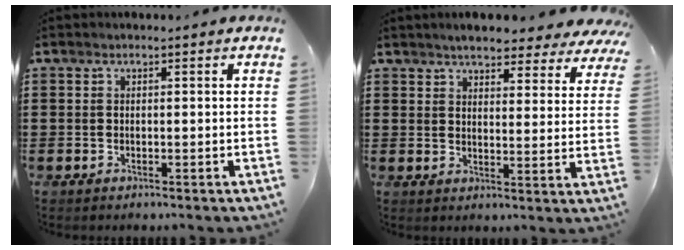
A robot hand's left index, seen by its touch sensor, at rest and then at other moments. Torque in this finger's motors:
{"motor_torque": [1.63, 0.51, 0.74, 0.16]}